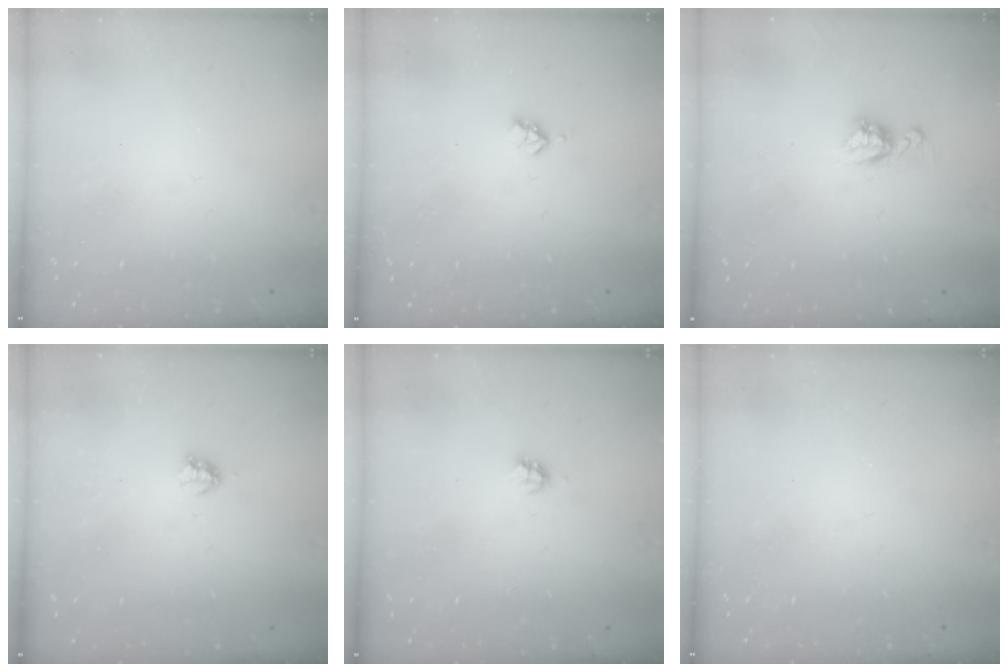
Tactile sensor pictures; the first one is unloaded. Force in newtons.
{"total": 2.9, "press": 2.9, "slide": 0.5}
{"total": 7.7, "press": 7.7, "slide": 0.6}
{"total": 2.9, "press": 2.9, "slide": 0.5}
{"total": 2.7, "press": 2.7, "slide": 0.2}
{"total": 0.0}